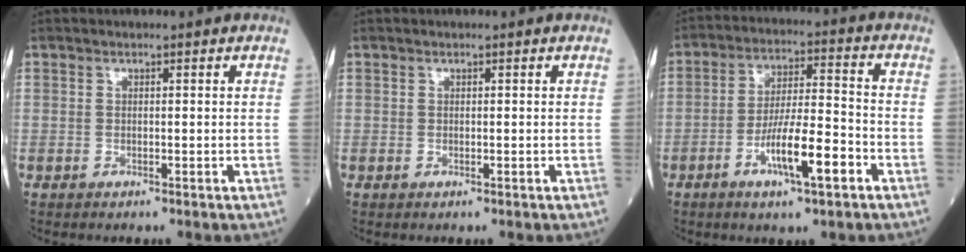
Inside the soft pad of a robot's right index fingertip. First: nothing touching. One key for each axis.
{"total": 0.0}
{"total": 9.9, "fx": -4.5, "fy": 1.4, "fz": 8.7, "tx": -0.159, "ty": 0.000, "tz": -0.076}